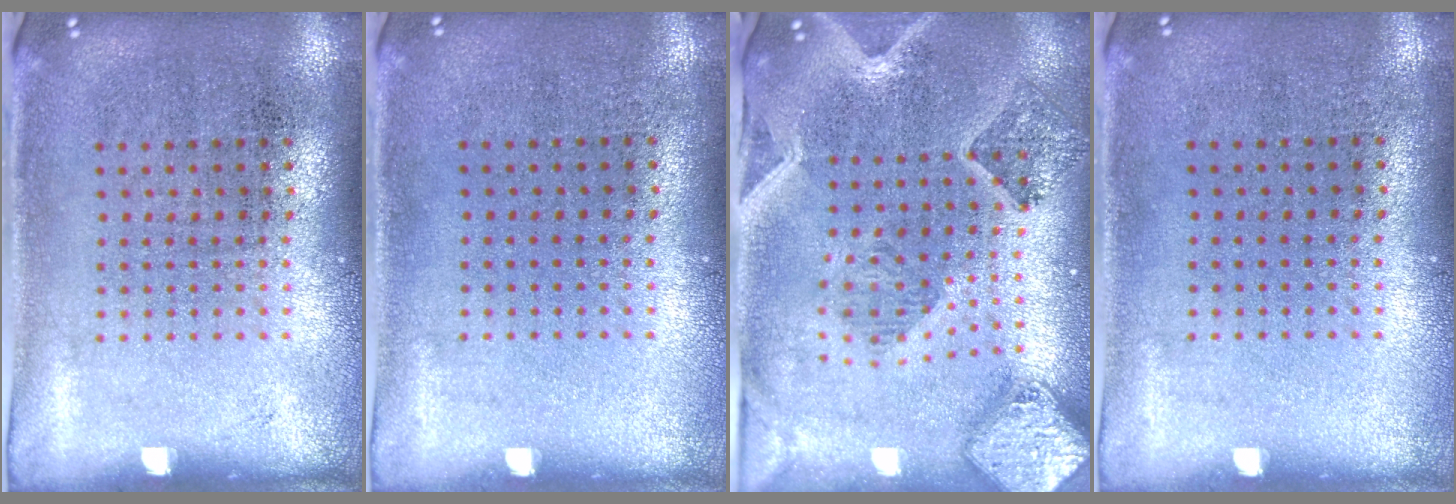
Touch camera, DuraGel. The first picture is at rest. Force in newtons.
{"total": 0.0}
{"total": 2.1, "press": 1.9, "slide": 0.7}
{"total": 0.0}